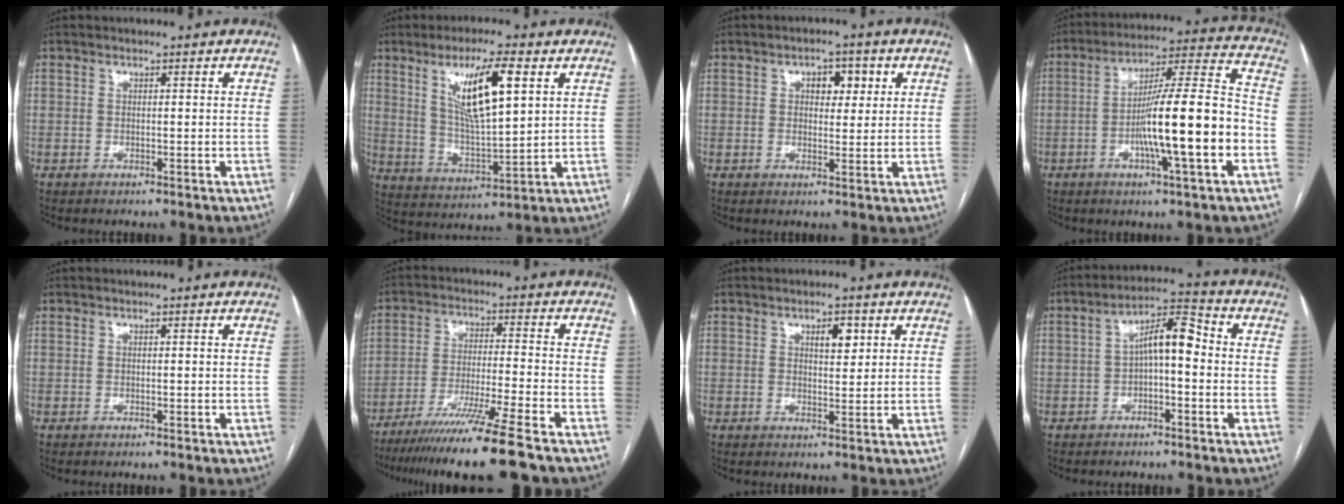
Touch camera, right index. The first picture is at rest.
{"total": 12.0, "force": [4.9, 1.6, 10.9], "torque": [-0.199, -0.001, 0.093]}
{"total": 4.4, "force": [1.6, 2.4, 3.2], "torque": [-0.043, 0.011, 0.023]}
{"total": 16.8, "force": [-4.4, 0.6, 16.2], "torque": [-0.261, 0.009, -0.073]}
{"total": 0.0}
{"total": 14.2, "force": [-11.0, -1.7, 8.9], "torque": [-0.155, -0.046, -0.181]}
{"total": 3.3, "force": [1.5, 1.3, 2.7], "torque": [-0.041, 0.001, 0.024]}
{"total": 7.3, "force": [-0.2, 2.2, 6.9], "torque": [-0.120, 0.033, -0.006]}